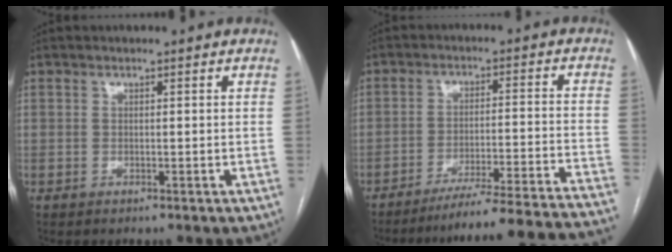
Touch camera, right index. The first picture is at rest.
{"total": 25.6, "force": [-23.8, -2.3, 8.9], "torque": [-0.053, -0.029, -0.312]}